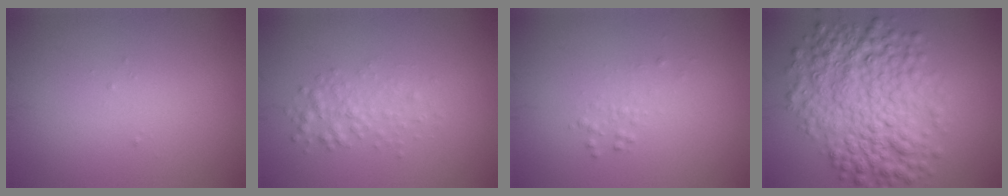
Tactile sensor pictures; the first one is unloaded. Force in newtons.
{"total": 2.1, "press": 2.1, "slide": 0.0}
{"total": 0.9, "press": 0.9, "slide": 0.0}
{"total": 8.5, "press": 8.5, "slide": 0.0}